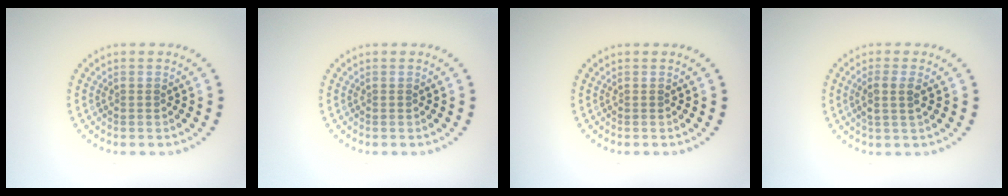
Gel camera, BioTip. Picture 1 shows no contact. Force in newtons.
{"total": 0.0}
{"total": 0.0}
{"total": 2.0, "press": 1.8, "slide": 1.0}